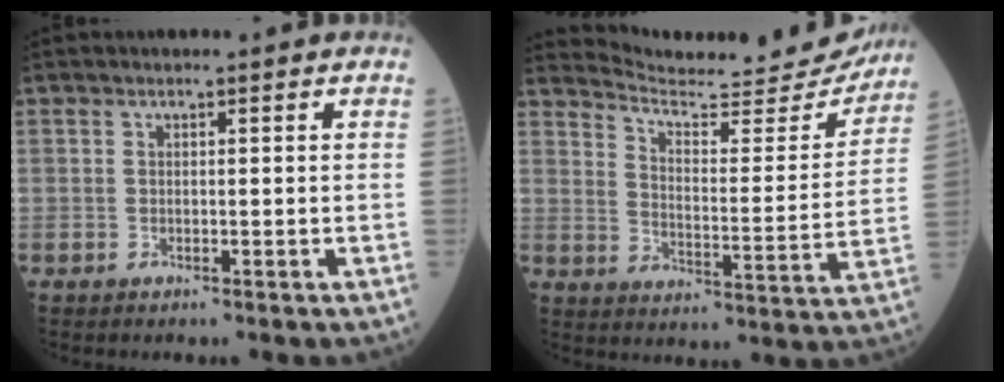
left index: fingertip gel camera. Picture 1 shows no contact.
{"total": 18.4, "force": [18.0, 1.9, 3.3], "torque": [-0.046, -0.071, 0.233]}